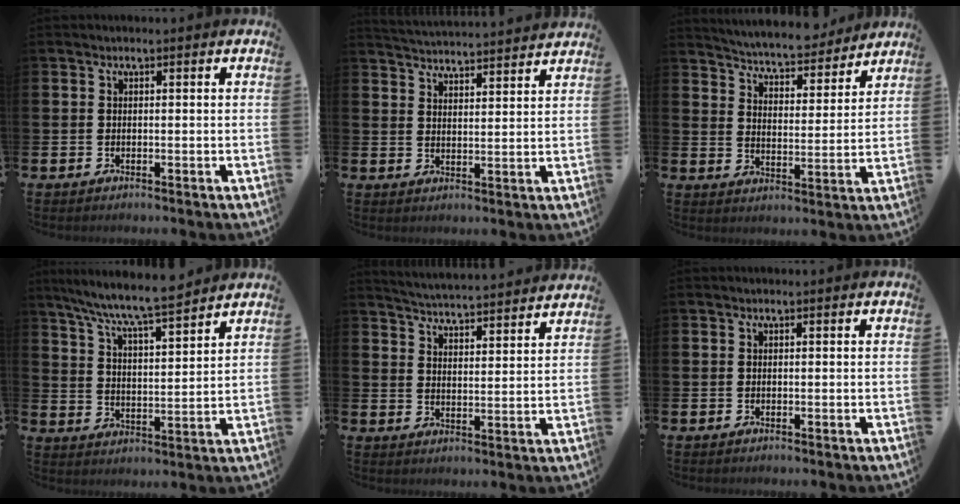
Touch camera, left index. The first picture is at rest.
{"total": 4.6, "force": [4.6, -0.1, 0.0], "torque": [-0.012, -0.038, 0.080]}
{"total": 6.2, "force": [6.1, 0.7, 0.7], "torque": [-0.035, -0.049, 0.104]}
{"total": 8.3, "force": [7.9, 0.0, 2.7], "torque": [-0.082, -0.051, 0.138]}
{"total": 5.2, "force": [5.2, -0.1, 0.3], "torque": [-0.021, -0.045, 0.090]}
{"total": 0.0}